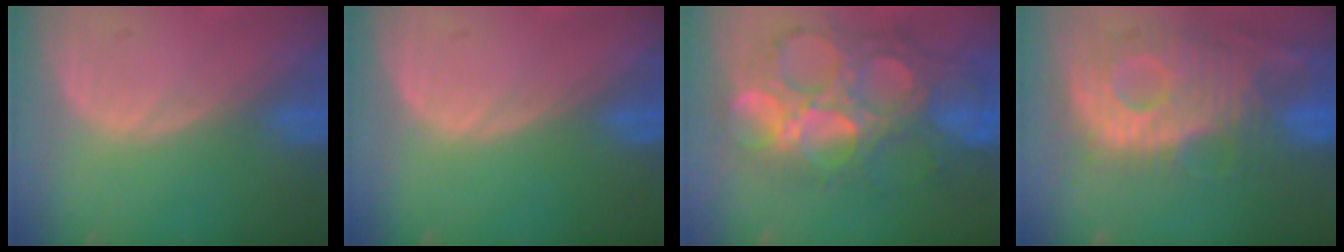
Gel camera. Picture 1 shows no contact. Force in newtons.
{"total": 0.0}
{"total": 11.3, "press": 11.3, "slide": 1.2}
{"total": 11.8, "press": 10.6, "slide": 5.1}